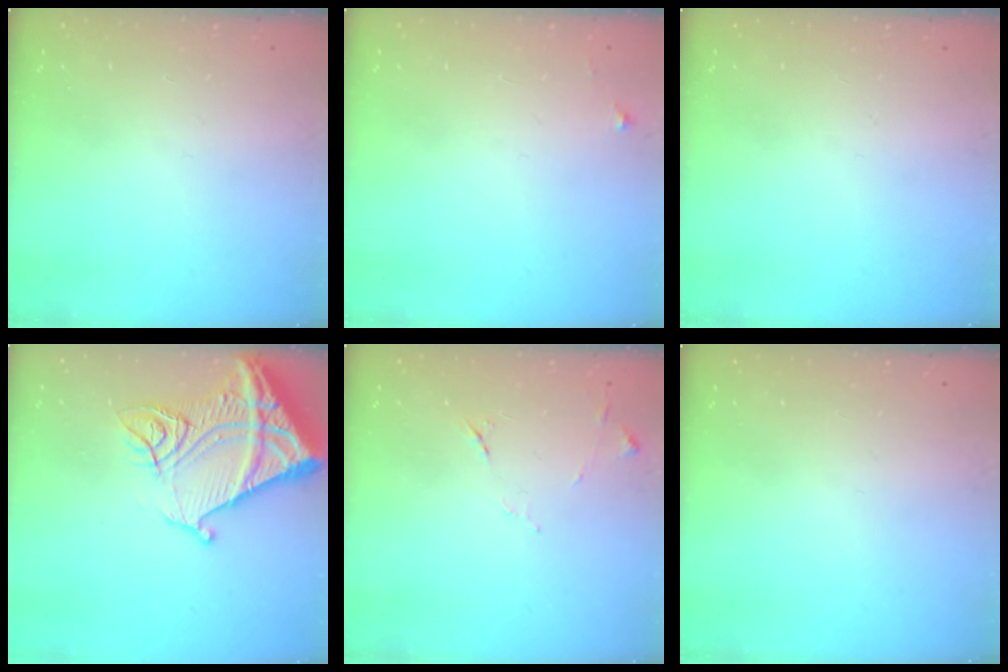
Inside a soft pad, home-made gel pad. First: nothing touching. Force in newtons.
{"total": 3.9, "press": 3.9, "slide": 0.4}
{"total": 0.0}
{"total": 18.9, "press": 18.7, "slide": 2.3}
{"total": 7.1, "press": 7.1, "slide": 0.7}
{"total": 0.0}